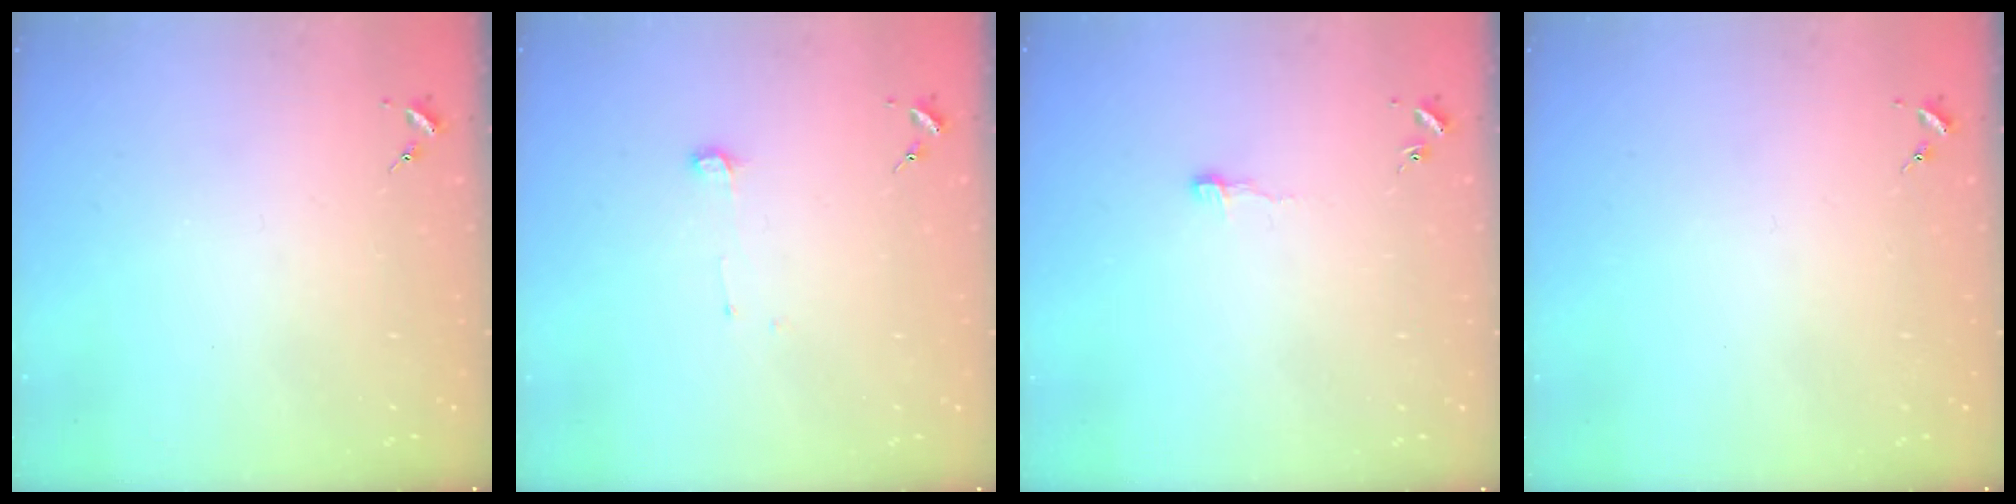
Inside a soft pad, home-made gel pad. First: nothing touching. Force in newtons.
{"total": 4.0, "press": 4.0, "slide": 0.4}
{"total": 3.6, "press": 3.6, "slide": 0.3}
{"total": 0.0}